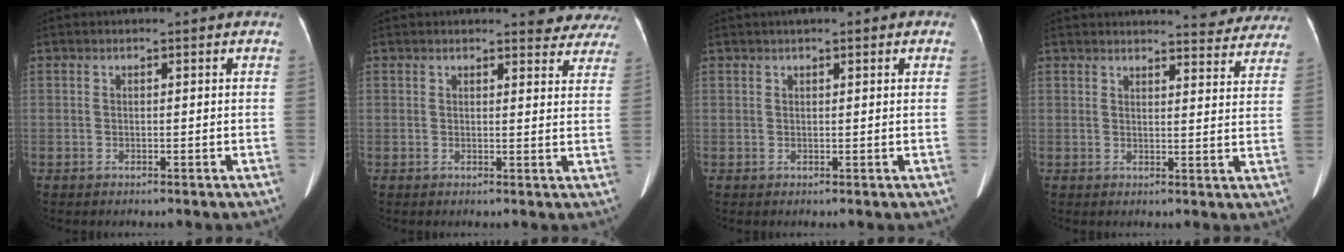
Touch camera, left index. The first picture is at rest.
{"total": 7.5, "force": [7.1, 2.1, 1.4], "torque": [0.012, -0.018, 0.051]}
{"total": 2.4, "force": [1.5, 0.7, 1.8], "torque": [-0.028, 0.014, 0.019]}
{"total": 13.0, "force": [12.5, 2.3, 2.9], "torque": [-0.006, -0.033, 0.117]}